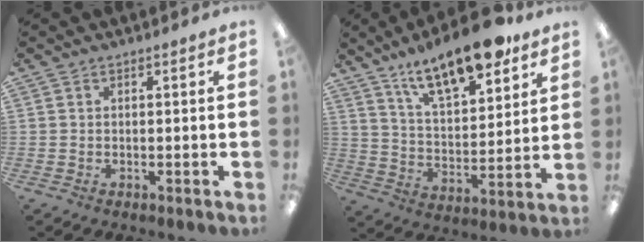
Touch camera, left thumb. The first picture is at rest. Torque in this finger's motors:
{"motor_torque": [0.35, 0.39, 1.32, -1.45, 0.11]}